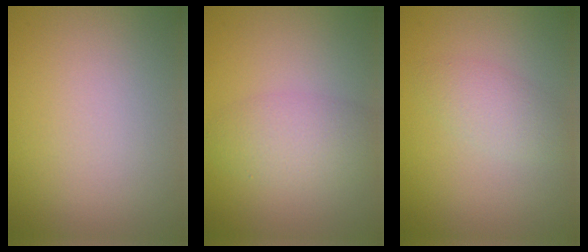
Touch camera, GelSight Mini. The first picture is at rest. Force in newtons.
{"total": 3.3, "press": 3.3, "slide": 0.1}
{"total": 2.1, "press": 2.1, "slide": 0.1}